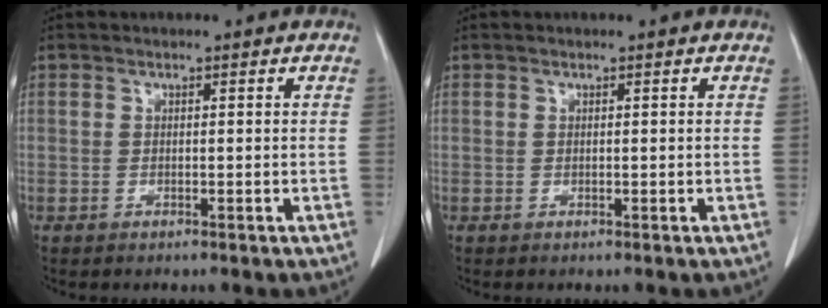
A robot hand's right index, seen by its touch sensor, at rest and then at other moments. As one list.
[{"total": 0.0}]